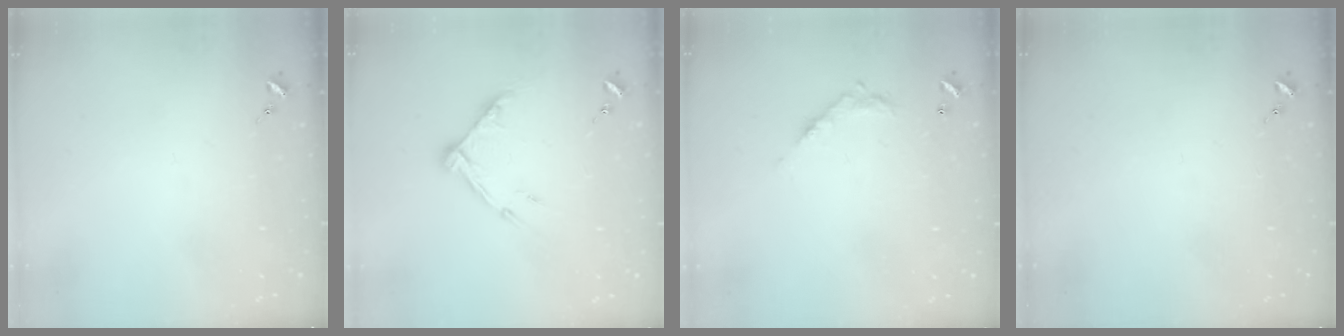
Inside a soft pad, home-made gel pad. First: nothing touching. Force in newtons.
{"total": 10.4, "press": 10.4, "slide": 0.8}
{"total": 8.4, "press": 8.4, "slide": 0.4}
{"total": 0.0}